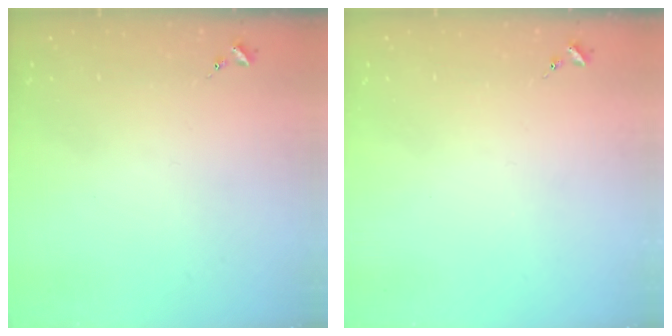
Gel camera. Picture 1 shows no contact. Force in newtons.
{"total": 0.0}